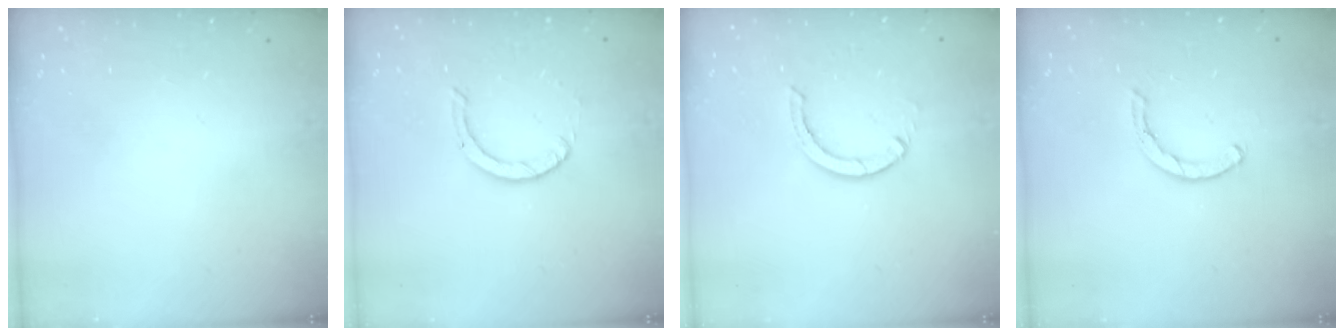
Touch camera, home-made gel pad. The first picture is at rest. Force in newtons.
{"total": 2.0, "press": 2.0, "slide": 0.2}
{"total": 3.7, "press": 3.7, "slide": 0.3}
{"total": 1.6, "press": 1.6, "slide": 0.1}